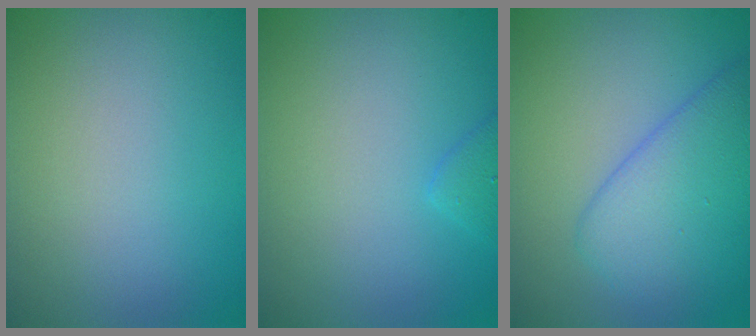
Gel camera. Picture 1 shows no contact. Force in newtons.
{"total": 1.2, "press": 1.2, "slide": 0.1}
{"total": 5.1, "press": 5.1, "slide": 0.3}